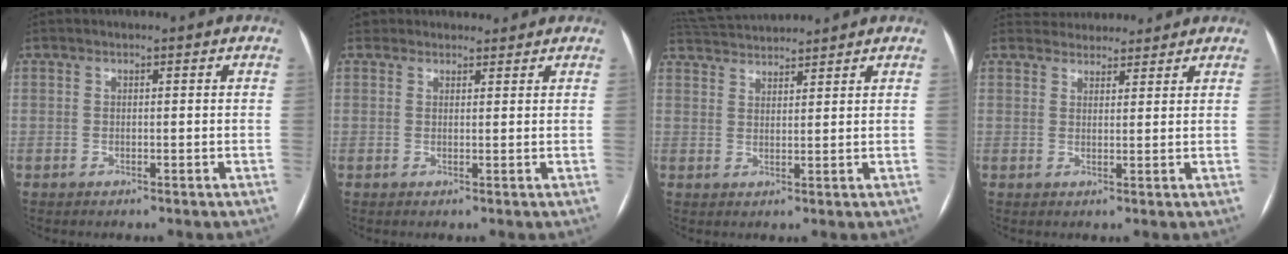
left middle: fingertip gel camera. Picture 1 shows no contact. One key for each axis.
{"total": 2.4, "fx": 2.0, "fy": 1.2, "fz": -0.4, "tx": 0.012, "ty": 0.010, "tz": 0.025}
{"total": 7.3, "fx": 7.1, "fy": 0.4, "fz": 1.5, "tx": -0.037, "ty": 0.031, "tz": 0.123}
{"total": 6.6, "fx": 6.1, "fy": 2.3, "fz": 0.6, "tx": 0.001, "ty": 0.023, "tz": 0.082}